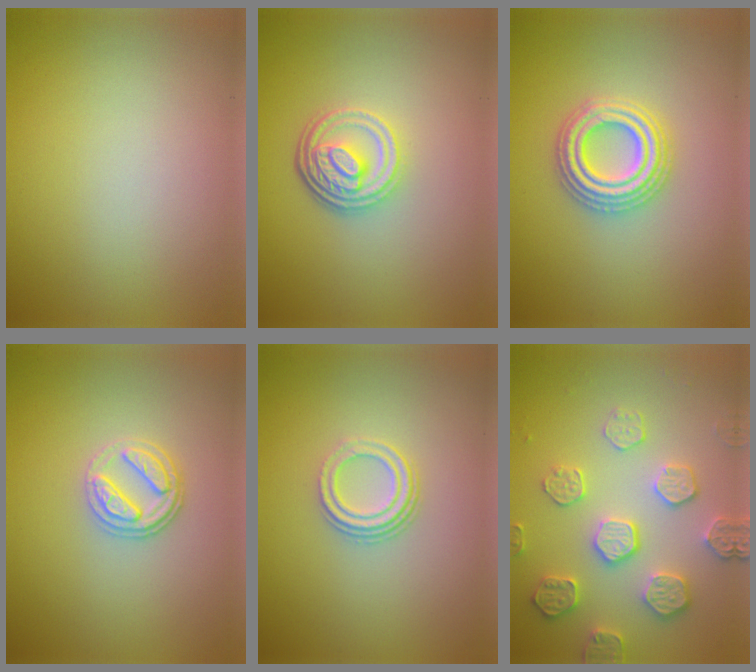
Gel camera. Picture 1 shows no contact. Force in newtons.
{"total": 4.5, "press": 3.3, "slide": 3.1}
{"total": 4.4, "press": 4.4, "slide": 0.7}
{"total": 2.7, "press": 2.5, "slide": 0.9}
{"total": 3.0, "press": 2.1, "slide": 2.1}
{"total": 4.4, "press": 4.3, "slide": 1.1}